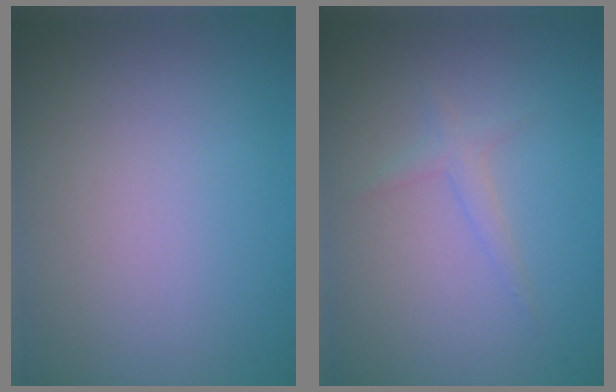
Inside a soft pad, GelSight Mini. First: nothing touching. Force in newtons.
{"total": 1.2, "press": 1.2, "slide": 0.0}